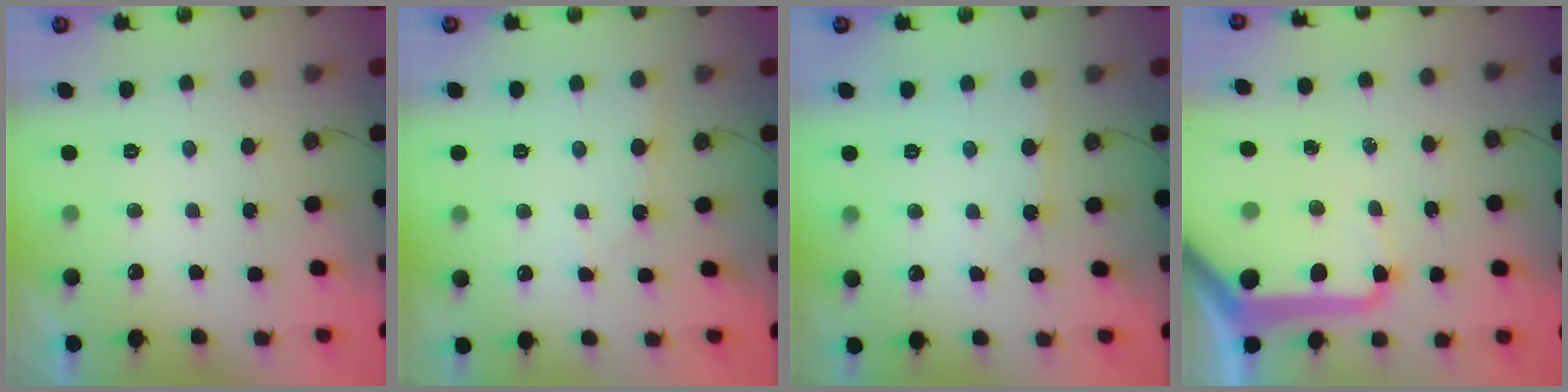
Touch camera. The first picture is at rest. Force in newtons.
{"total": 2.6, "press": 2.6, "slide": 0.3}
{"total": 2.4, "press": 2.3, "slide": 0.4}
{"total": 18.6, "press": 18.5, "slide": 2.1}